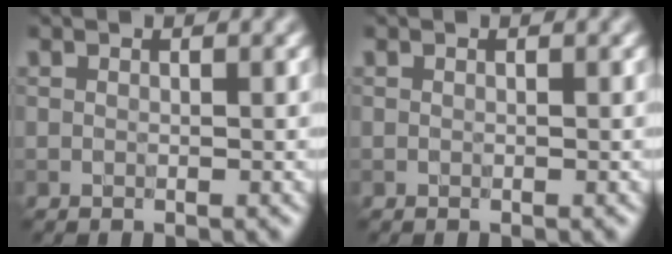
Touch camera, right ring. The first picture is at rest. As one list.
[{"total": 0.0}]